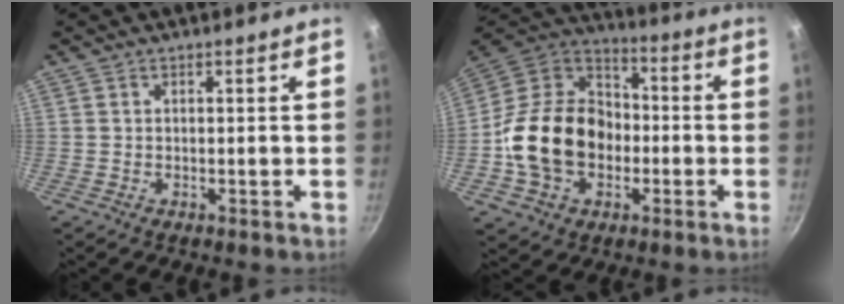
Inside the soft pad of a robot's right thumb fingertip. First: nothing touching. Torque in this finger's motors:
{"motor_torque": [1.72, 3.05, 1.11, -1.32, 0.16]}